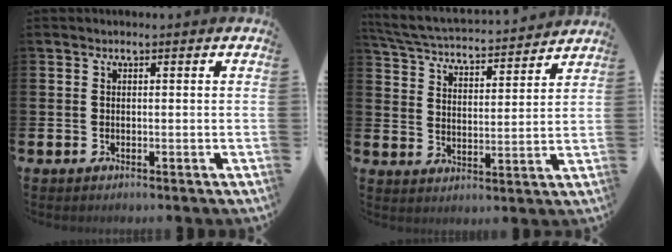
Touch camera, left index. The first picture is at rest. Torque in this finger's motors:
{"motor_torque": [0.18, -1.08, 0.46, 0.18]}